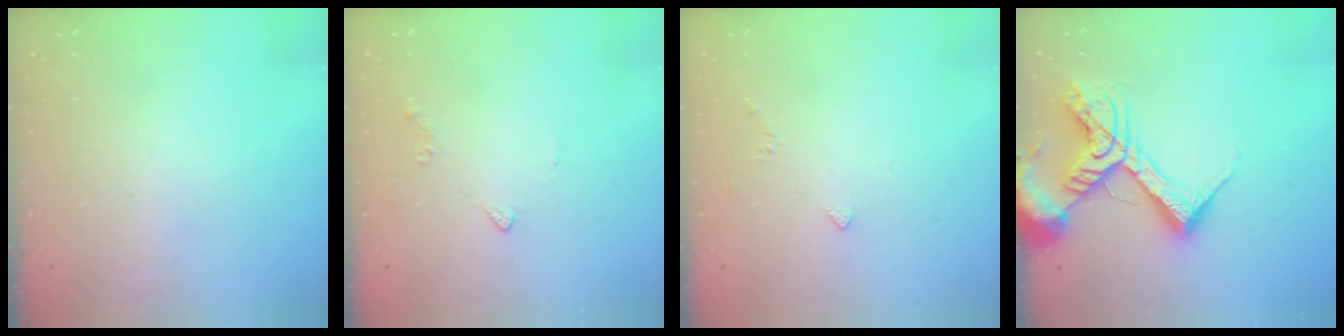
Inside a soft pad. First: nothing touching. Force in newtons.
{"total": 1.8, "press": 1.7, "slide": 0.6}
{"total": 2.0, "press": 2.0, "slide": 0.6}
{"total": 16.6, "press": 16.5, "slide": 2.1}